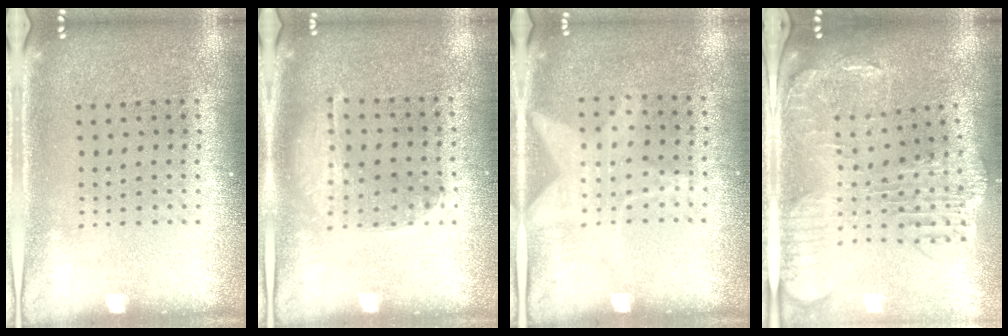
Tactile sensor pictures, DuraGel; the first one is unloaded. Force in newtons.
{"total": 1.1, "press": 1.1, "slide": 0.2}
{"total": 1.3, "press": 0.9, "slide": 0.9}
{"total": 1.9, "press": 1.8, "slide": 0.7}